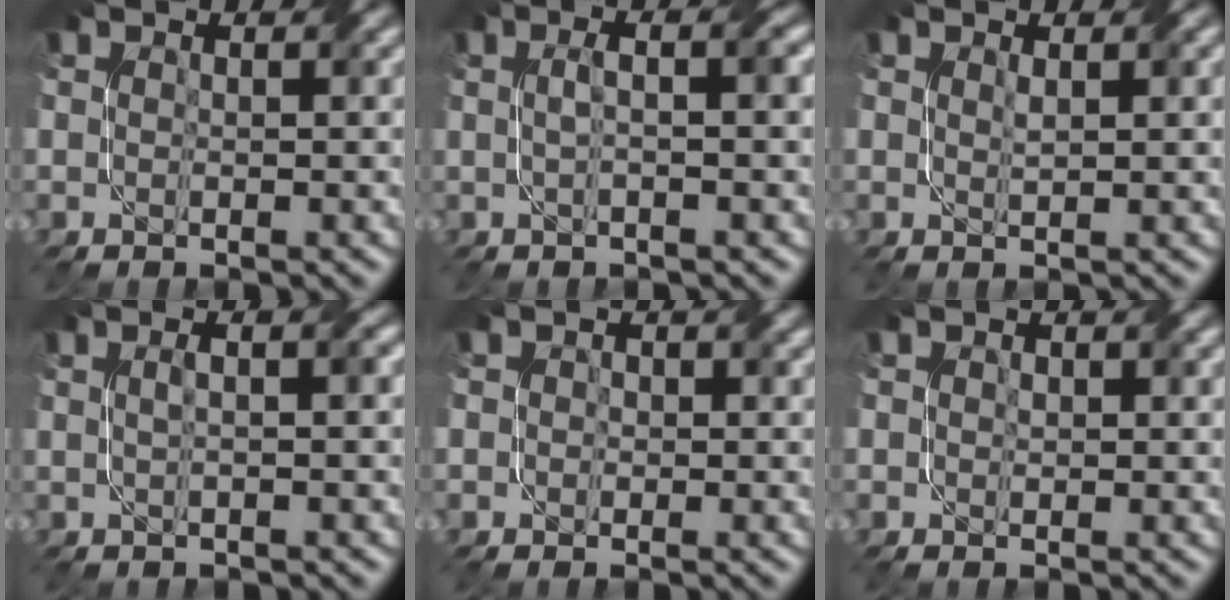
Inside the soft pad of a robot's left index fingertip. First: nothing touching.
{"total": 3.1, "force": [0.4, 1.0, 2.9], "torque": [-0.044, 0.012, 0.003]}
{"total": 1.2, "force": [0.6, 0.4, 1.0], "torque": [-0.020, -0.002, 0.013]}
{"total": 2.7, "force": [0.7, 1.0, 2.4], "torque": [-0.029, 0.006, 0.002]}
{"total": 1.5, "force": [0.4, 1.4, 0.5], "torque": [-0.007, -0.001, -0.001]}
{"total": 0.9, "force": [0.3, 0.8, 0.4], "torque": [-0.005, -0.002, 0.005]}